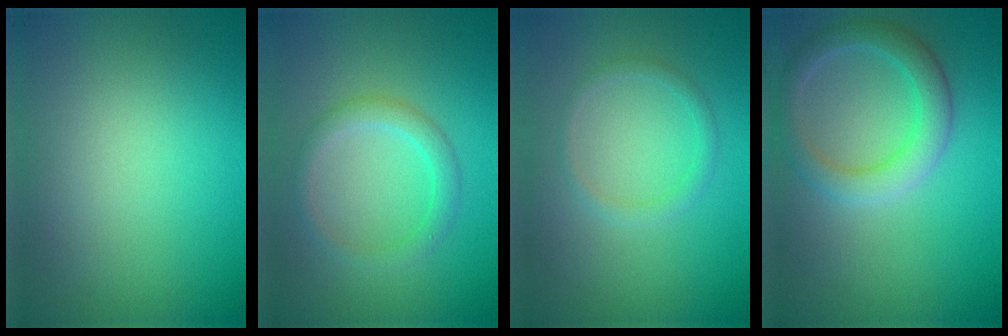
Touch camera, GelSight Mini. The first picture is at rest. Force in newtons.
{"total": 2.3, "press": 2.3, "slide": 0.1}
{"total": 1.3, "press": 1.3, "slide": 0.1}
{"total": 3.9, "press": 3.8, "slide": 0.2}